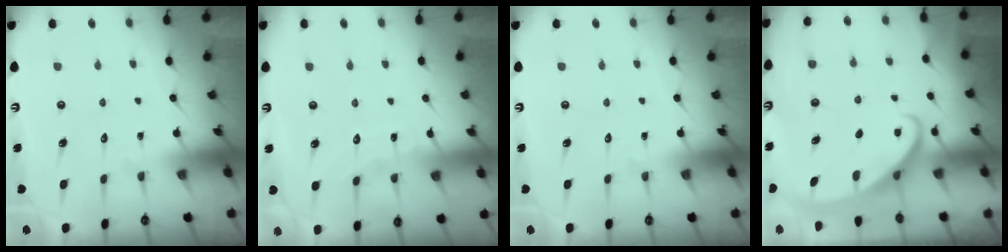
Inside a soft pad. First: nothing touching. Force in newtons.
{"total": 4.6, "press": 4.6, "slide": 0.3}
{"total": 0.0}
{"total": 2.8, "press": 2.7, "slide": 0.4}